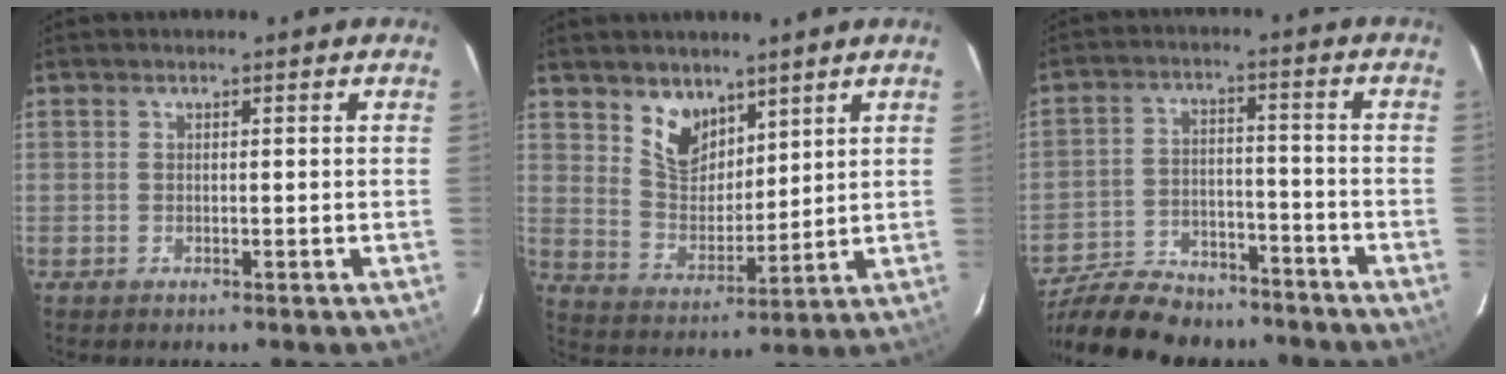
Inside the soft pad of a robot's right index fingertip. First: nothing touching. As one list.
[{"total": 8.4, "force": [5.8, 5.0, 3.5], "torque": [-0.058, 0.003, 0.118]}, {"total": 19.0, "force": [-15.8, 7.6, 7.2], "torque": [-0.170, 0.006, -0.238]}]